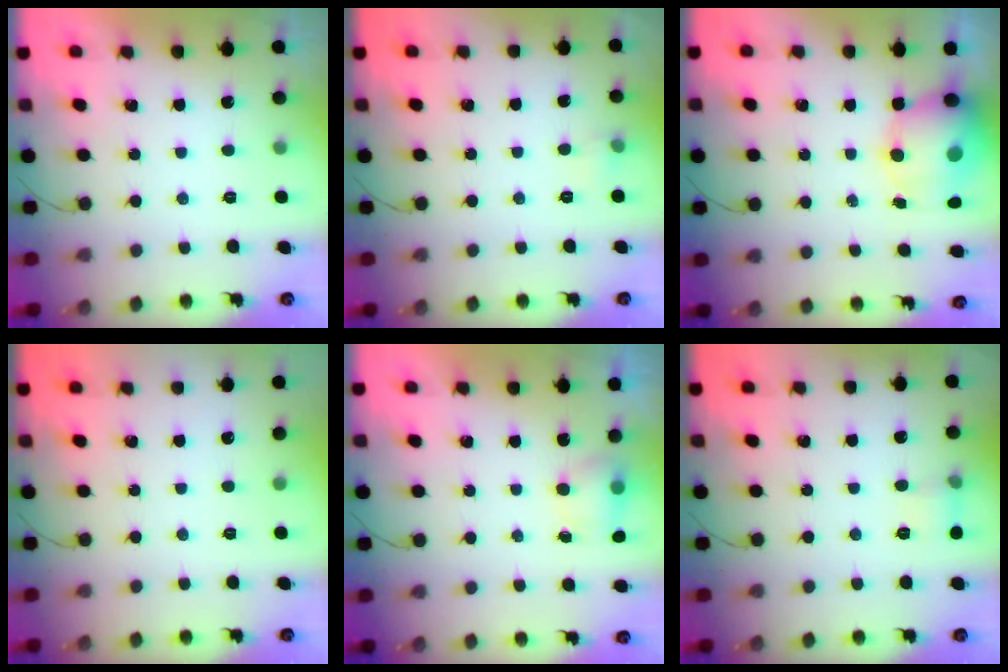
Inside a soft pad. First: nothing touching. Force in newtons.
{"total": 4.1, "press": 3.9, "slide": 1.2}
{"total": 13.1, "press": 12.7, "slide": 3.4}
{"total": 0.0}
{"total": 4.7, "press": 4.6, "slide": 1.0}
{"total": 6.6, "press": 6.3, "slide": 2.0}